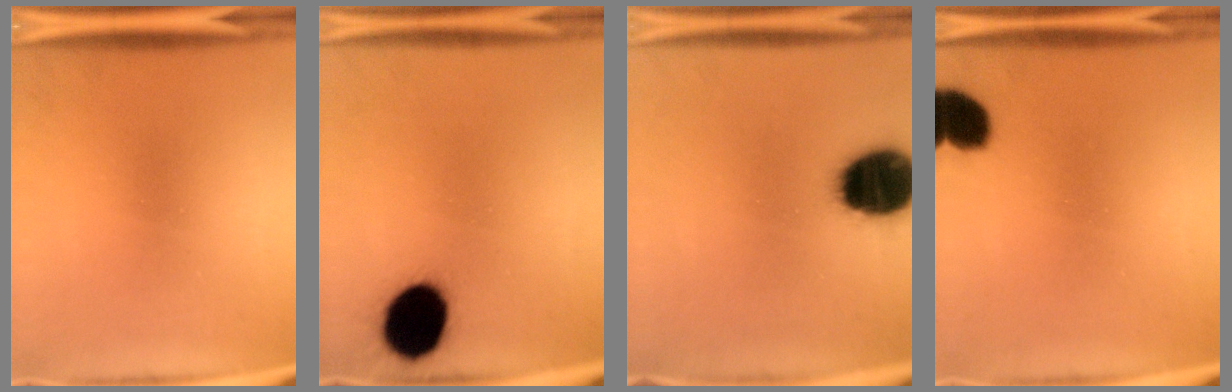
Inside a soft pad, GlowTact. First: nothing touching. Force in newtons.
{"total": 15.2}
{"total": 19.3}
{"total": 7.6}